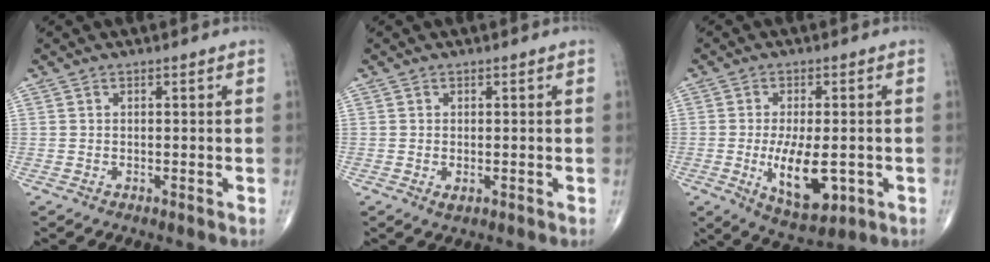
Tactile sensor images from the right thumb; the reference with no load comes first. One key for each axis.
{"total": 1.2, "fx": -0.3, "fy": 0.7, "fz": 1.0, "tx": -0.016, "ty": -0.004, "tz": -0.003}
{"total": 11.3, "fx": -2.4, "fy": 5.1, "fz": 9.8, "tx": -0.155, "ty": -0.012, "tz": -0.027}